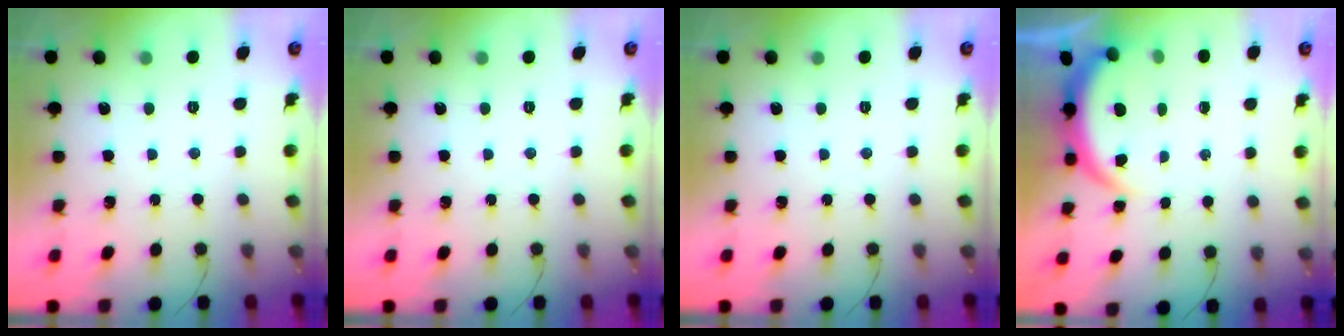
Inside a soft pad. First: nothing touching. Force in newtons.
{"total": 0.0}
{"total": 0.0}
{"total": 3.9, "press": 3.9, "slide": 0.2}